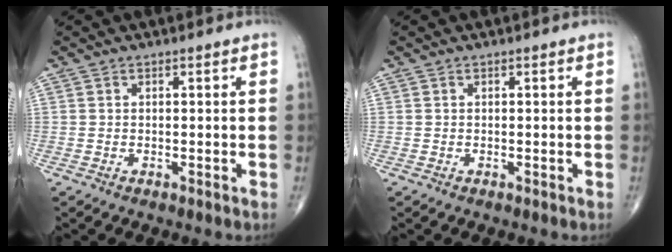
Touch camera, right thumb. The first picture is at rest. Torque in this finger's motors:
{"motor_torque": [0.04, 0.00, -0.13, 0.01, 0.00]}